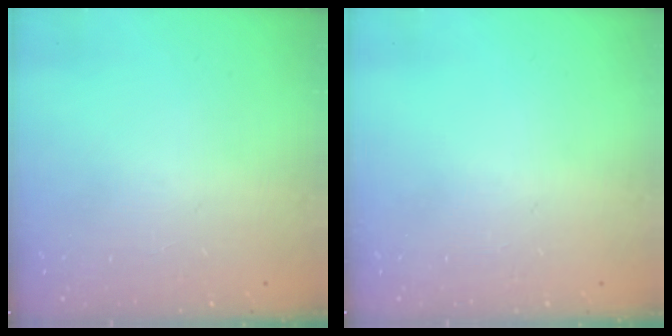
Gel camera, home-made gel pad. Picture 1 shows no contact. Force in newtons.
{"total": 0.0}